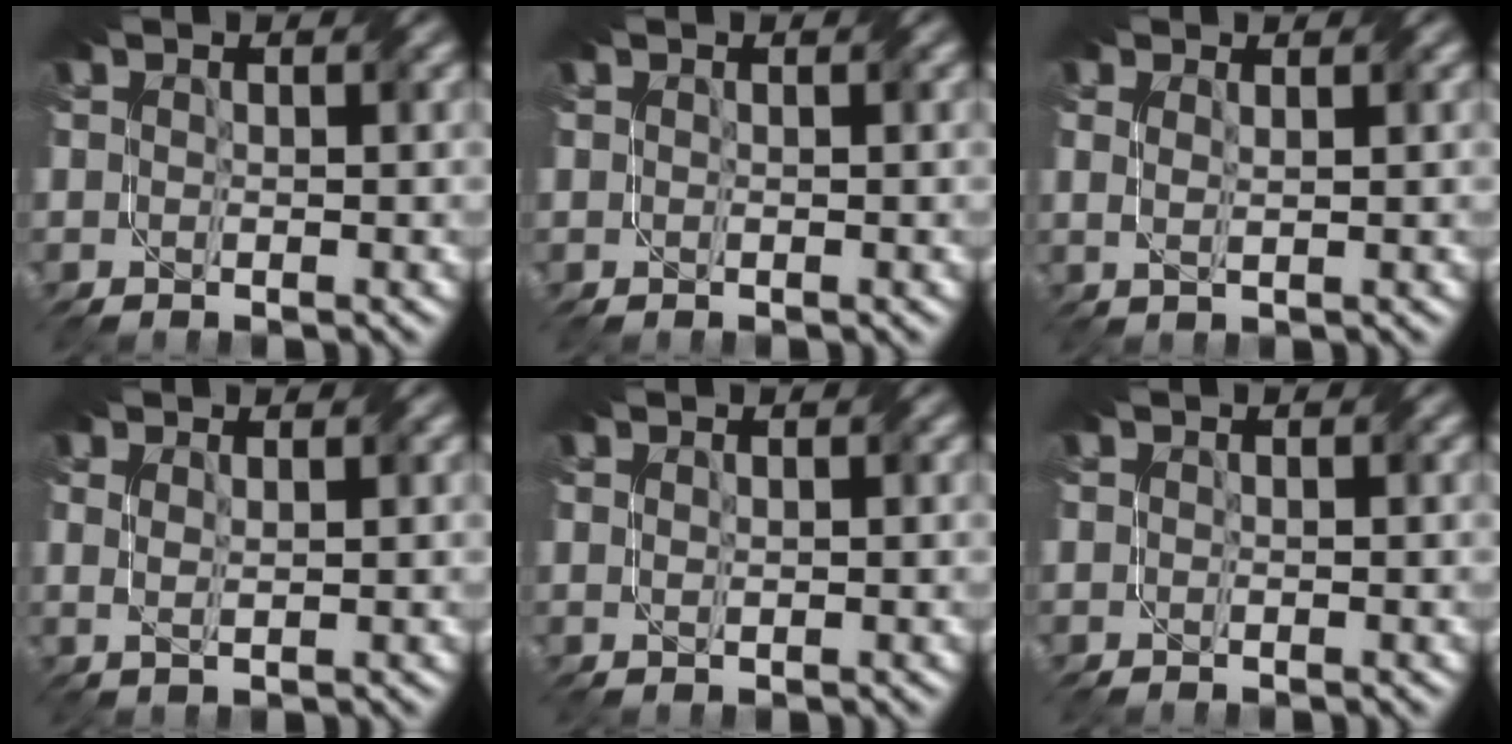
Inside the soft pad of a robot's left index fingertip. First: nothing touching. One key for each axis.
{"total": 0.0}
{"total": 1.4, "fx": 1.0, "fy": 0.6, "fz": 0.8, "tx": -0.004, "ty": 0.004, "tz": 0.003}
{"total": 1.2, "fx": 1.0, "fy": 0.4, "fz": 0.6, "tx": -0.005, "ty": 0.002, "tz": 0.013}
{"total": 0.5, "fx": 0.5, "fy": -0.1, "fz": -0.2, "tx": 0.002, "ty": 0.003, "tz": 0.009}
{"total": 0.0}